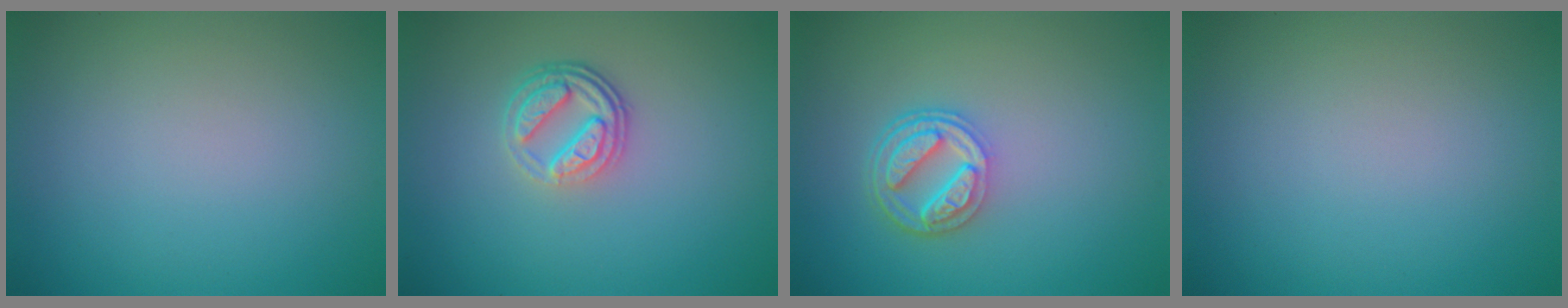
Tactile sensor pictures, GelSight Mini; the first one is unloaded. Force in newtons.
{"total": 3.6, "press": 2.7, "slide": 2.4}
{"total": 4.1, "press": 3.2, "slide": 2.7}
{"total": 0.0}